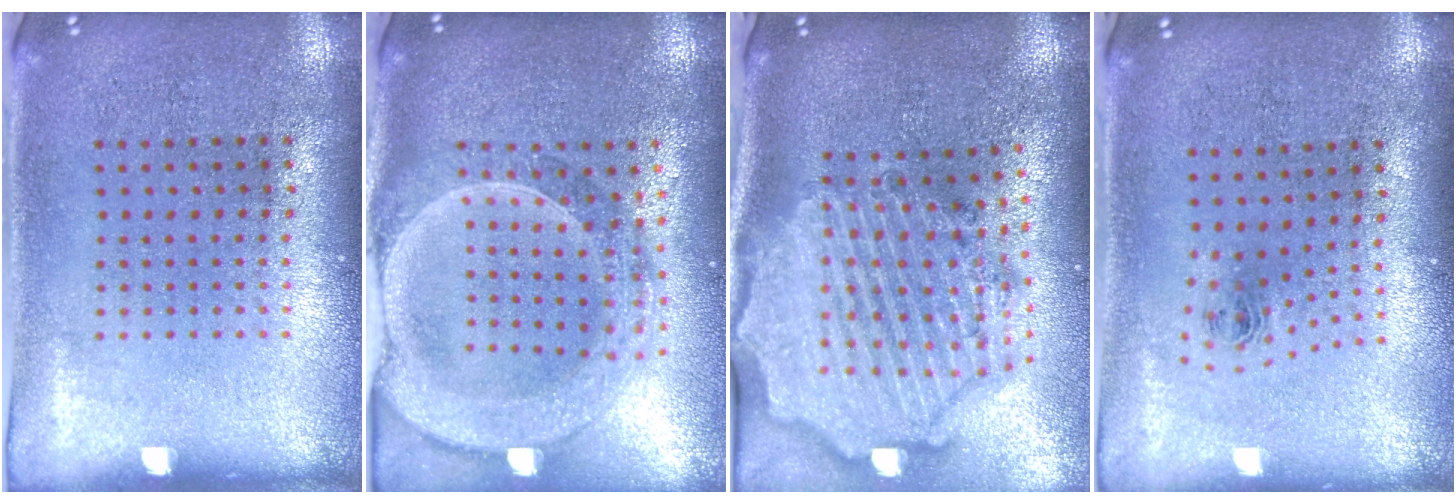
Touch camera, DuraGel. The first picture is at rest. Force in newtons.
{"total": 2.7, "press": 2.4, "slide": 1.1}
{"total": 3.6, "press": 2.9, "slide": 2.1}
{"total": 0.9, "press": 0.3, "slide": 0.8}